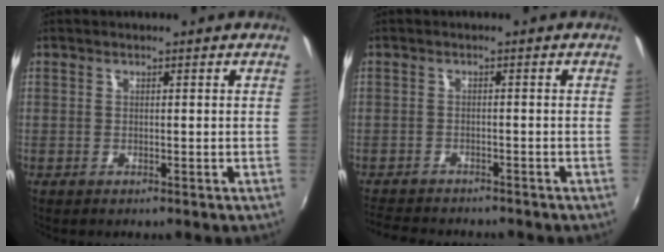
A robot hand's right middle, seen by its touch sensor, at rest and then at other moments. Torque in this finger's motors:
{"motor_torque": [0.14, -0.17, 0.01, 0.02]}